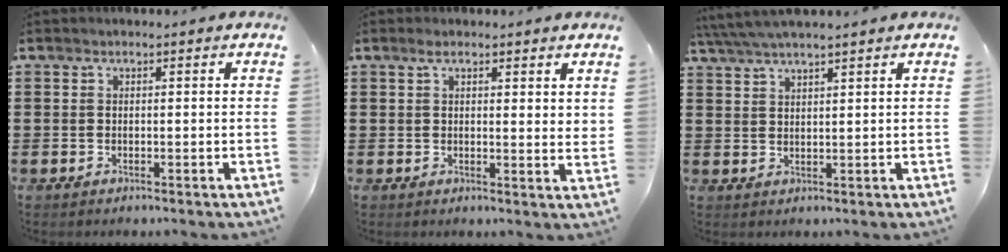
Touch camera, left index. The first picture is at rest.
{"total": 2.8, "force": [2.2, 0.6, 1.6], "torque": [-0.038, 0.005, 0.040]}
{"total": 3.5, "force": [3.2, -0.1, 1.6], "torque": [-0.040, -0.003, 0.058]}